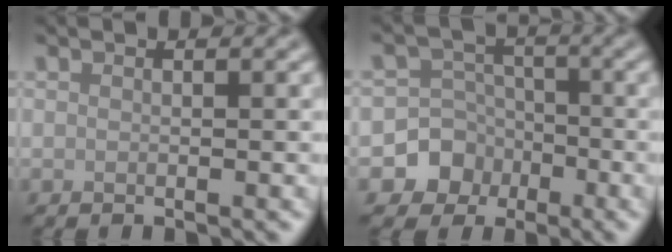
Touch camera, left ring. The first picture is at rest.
{"total": 5.6, "force": [-2.2, 5.1, 0.5], "torque": [0.027, 0.004, -0.065]}